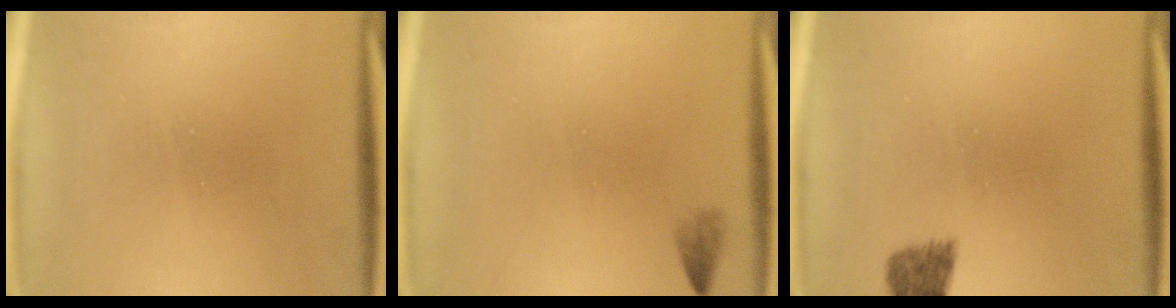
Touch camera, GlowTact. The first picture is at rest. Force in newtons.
{"total": 1.4}
{"total": 1.9}